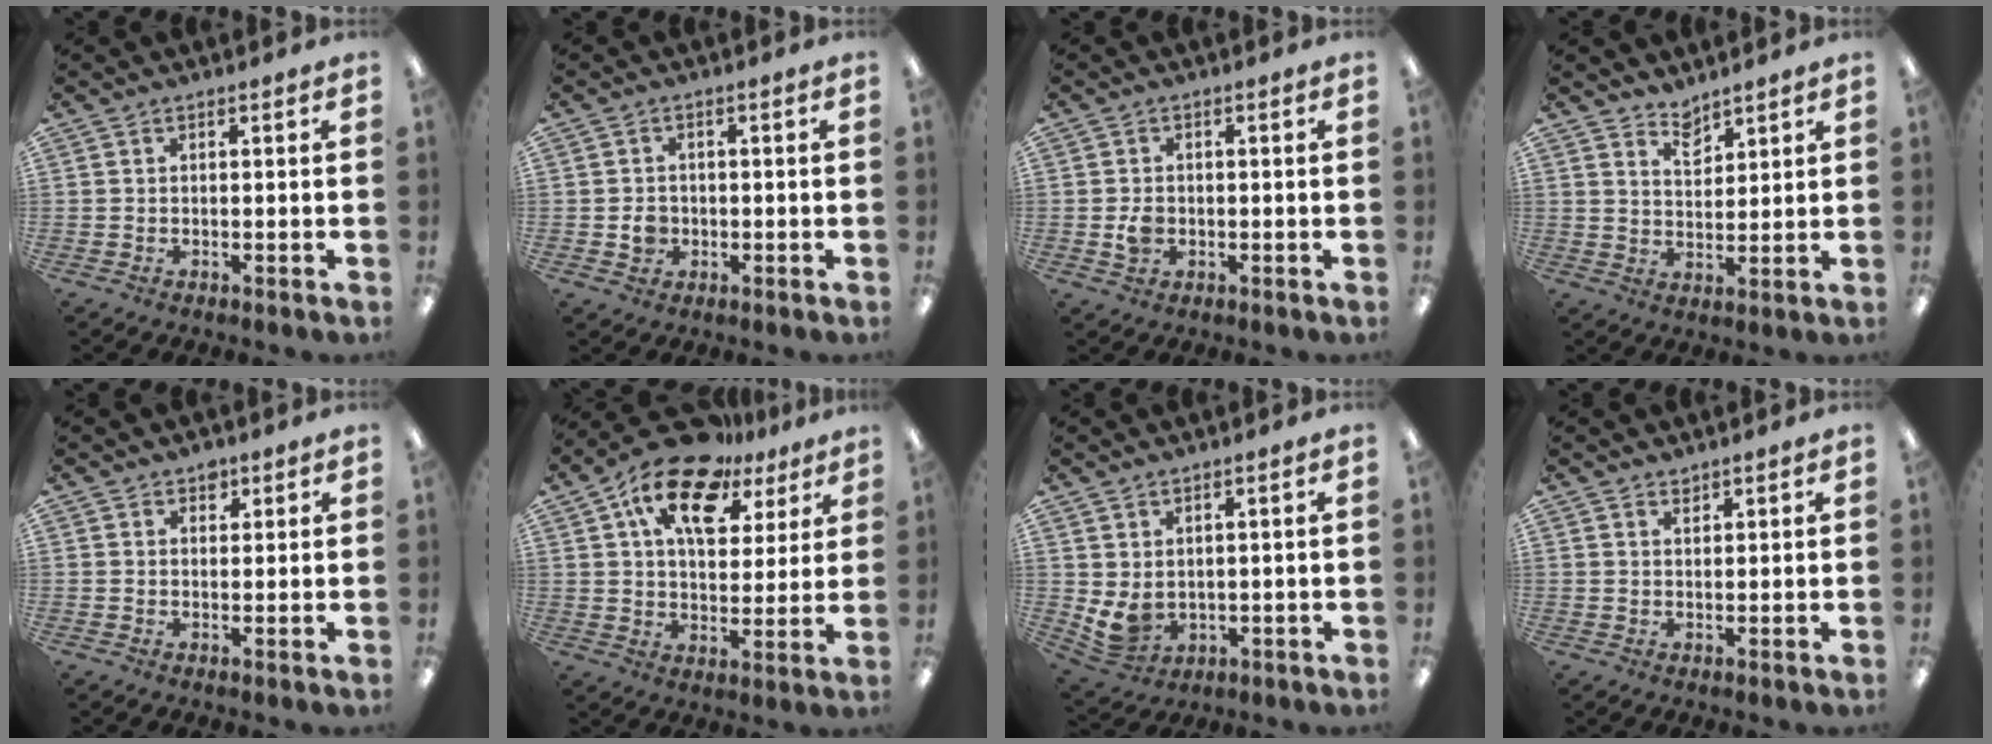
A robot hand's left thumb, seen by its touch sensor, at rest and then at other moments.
{"total": 3.3, "force": [-0.5, 3.0, 1.4], "torque": [-0.016, 0.002, -0.010]}
{"total": 3.3, "force": [-0.4, 2.6, 1.9], "torque": [-0.026, 0.001, -0.009]}
{"total": 4.9, "force": [4.2, 2.2, 1.1], "torque": [-0.017, -0.025, 0.078]}
{"total": 2.4, "force": [1.7, 1.6, 0.7], "torque": [-0.001, -0.005, 0.028]}
{"total": 16.5, "force": [9.9, 8.7, 9.9], "torque": [-0.172, -0.041, 0.174]}
{"total": 4.8, "force": [1.5, 3.6, 2.7], "torque": [-0.064, -0.016, 0.028]}
{"total": 1.4, "force": [1.3, 0.5, 0.1], "torque": [0.005, -0.006, 0.025]}